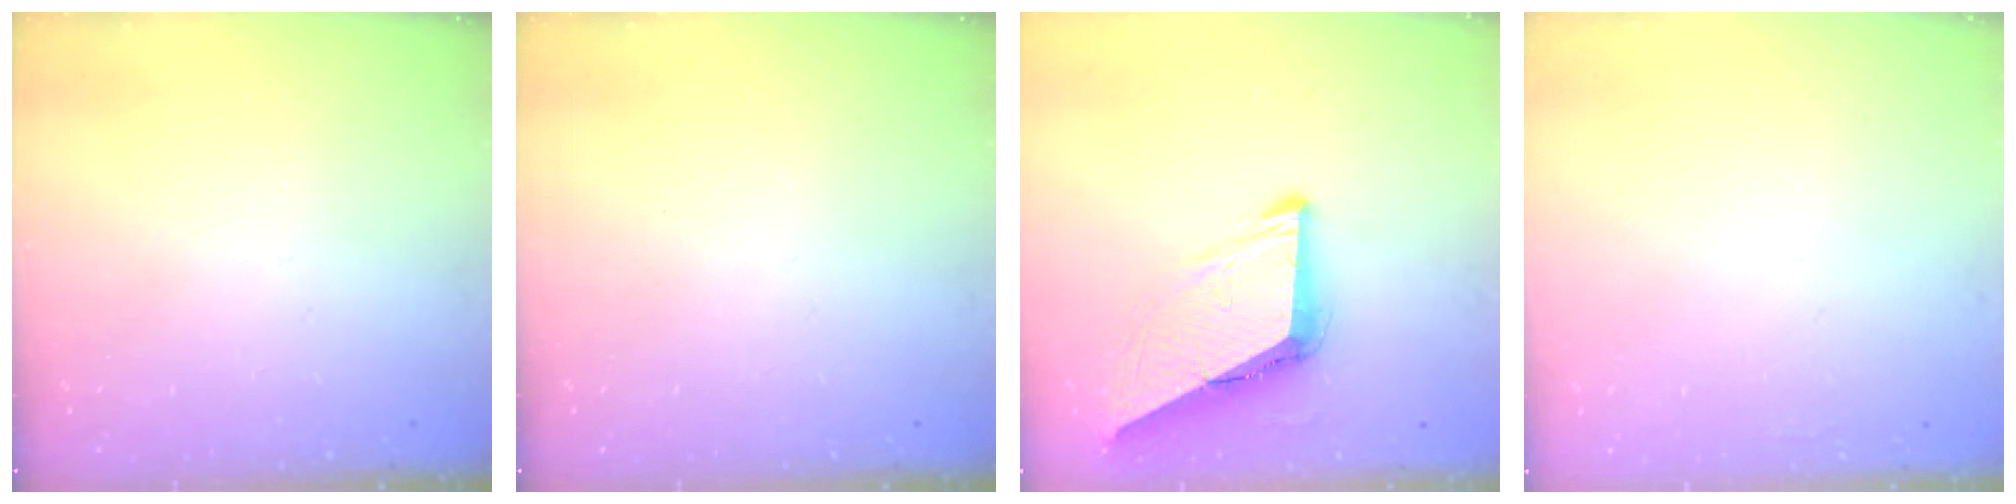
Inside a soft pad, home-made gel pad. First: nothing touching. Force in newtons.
{"total": 0.0}
{"total": 9.1, "press": 9.1, "slide": 0.7}
{"total": 0.9, "press": 0.9, "slide": 0.1}